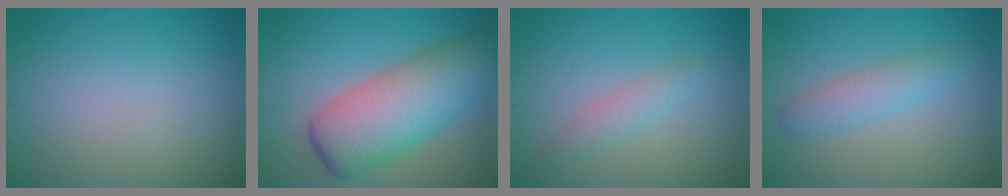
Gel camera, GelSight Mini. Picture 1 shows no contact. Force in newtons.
{"total": 7.9, "press": 7.9, "slide": 0.3}
{"total": 2.0, "press": 2.0, "slide": 0.1}
{"total": 2.8, "press": 2.8, "slide": 0.1}